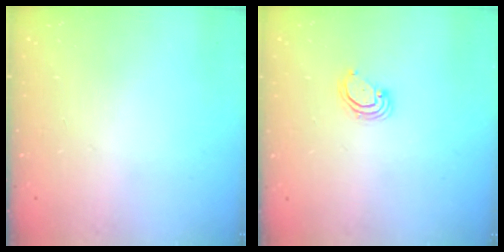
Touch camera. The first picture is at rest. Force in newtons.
{"total": 3.0, "press": 2.9, "slide": 0.3}